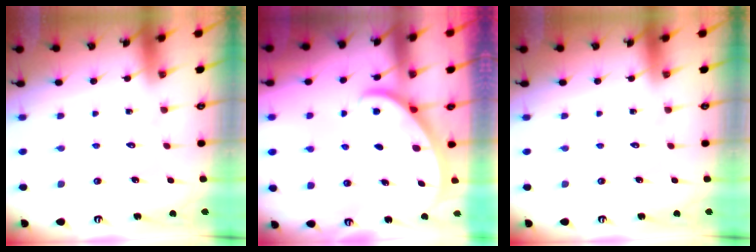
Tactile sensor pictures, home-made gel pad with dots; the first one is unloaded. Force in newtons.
{"total": 2.1, "press": 2.1, "slide": 0.2}
{"total": 0.0}